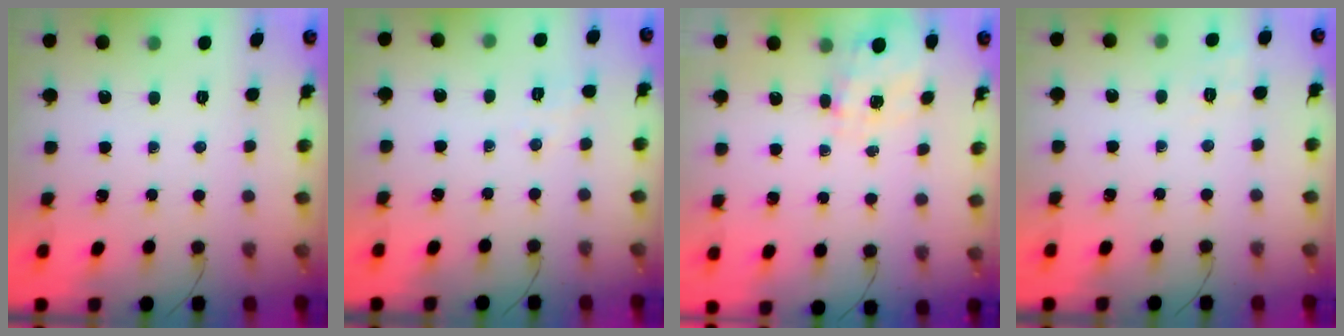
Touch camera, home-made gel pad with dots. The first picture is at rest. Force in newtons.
{"total": 1.7, "press": 1.0, "slide": 1.3}
{"total": 0.7, "press": 0.4, "slide": 0.6}
{"total": 2.0, "press": 1.1, "slide": 1.7}